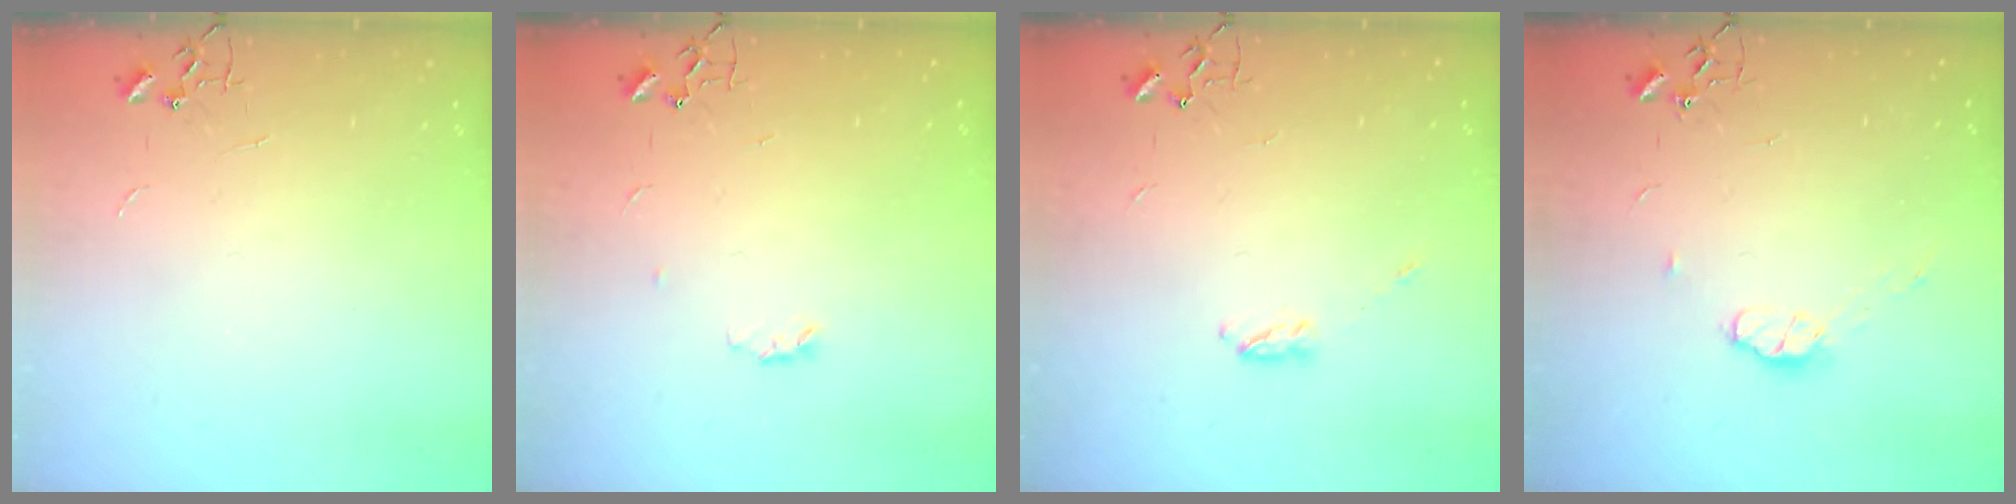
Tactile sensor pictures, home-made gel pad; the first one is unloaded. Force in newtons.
{"total": 3.1, "press": 3.1, "slide": 0.5}
{"total": 3.6, "press": 3.5, "slide": 0.5}
{"total": 5.8, "press": 5.7, "slide": 0.9}